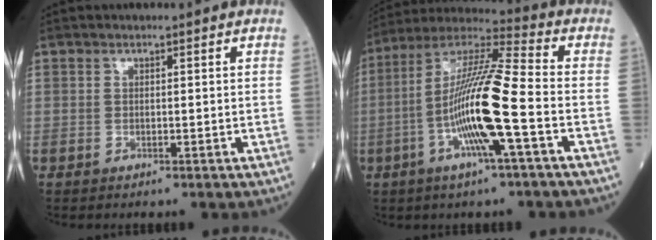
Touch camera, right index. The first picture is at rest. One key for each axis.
{"total": 15.4, "fx": -3.9, "fy": 0.2, "fz": 14.9, "tx": -0.293, "ty": 0.002, "tz": -0.080}